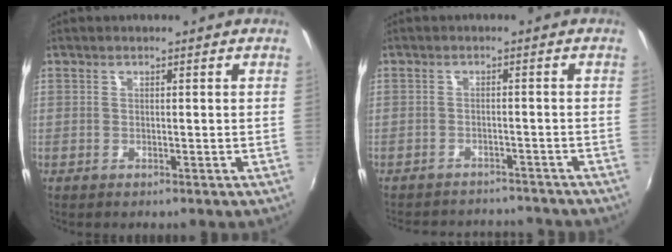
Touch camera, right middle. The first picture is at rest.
{"total": 10.9, "force": [-10.0, 3.1, 3.2], "torque": [-0.078, -0.001, -0.135]}